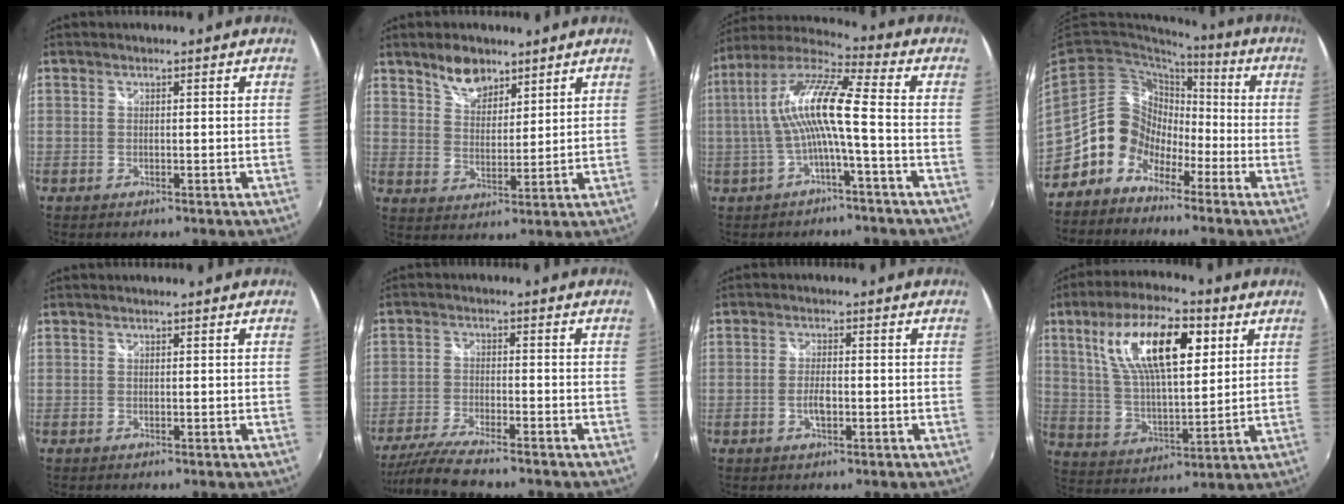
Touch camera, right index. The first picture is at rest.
{"total": 6.9, "force": [5.2, 3.5, 3.0], "torque": [-0.043, 0.008, 0.095]}
{"total": 12.2, "force": [-1.6, 0.8, 12.1], "torque": [-0.236, 0.015, -0.029]}
{"total": 13.0, "force": [-5.8, 10.6, 4.7], "torque": [-0.095, 0.035, -0.118]}
{"total": 0.0}
{"total": 9.3, "force": [-8.2, 0.9, 4.4], "torque": [-0.108, -0.024, -0.149]}
{"total": 2.9, "force": [-1.0, 1.2, 2.4], "torque": [-0.049, -0.001, -0.020]}
{"total": 18.0, "force": [7.2, 6.9, 14.9], "torque": [-0.271, 0.021, 0.134]}